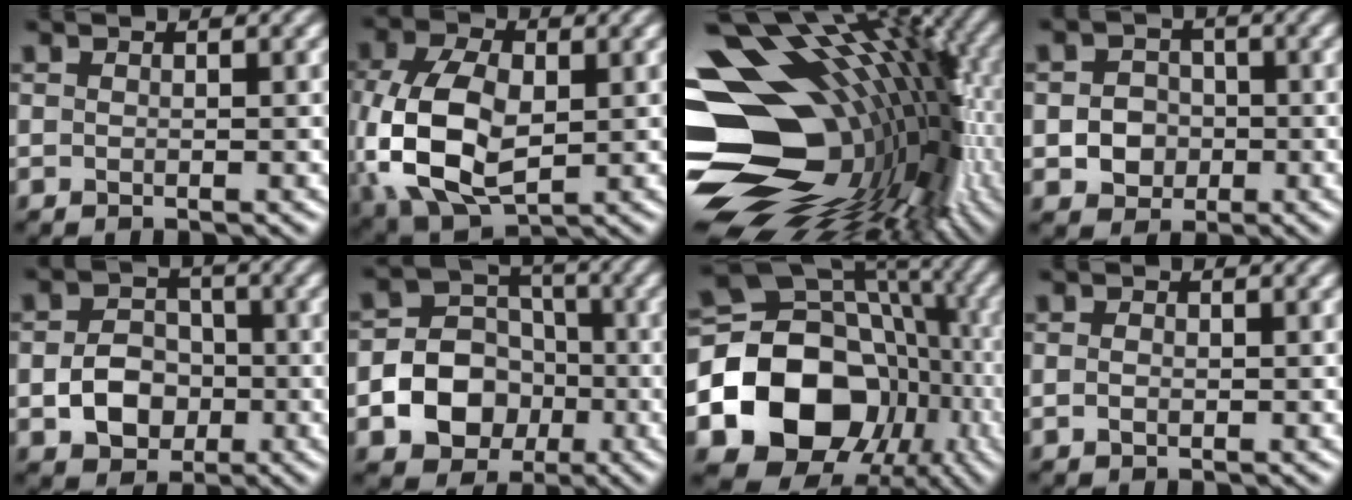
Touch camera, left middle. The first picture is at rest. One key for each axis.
{"total": 10.3, "fx": -0.8, "fy": 6.6, "fz": 7.8, "tx": -0.193, "ty": -0.012, "tz": -0.011}
{"total": 19.7, "fx": -2.6, "fy": 13.5, "fz": 14.0, "tx": -0.239, "ty": 0.001, "tz": -0.040}
{"total": 3.3, "fx": -0.6, "fy": 2.9, "fz": 1.5, "tx": -0.010, "ty": -0.003, "tz": -0.015}
{"total": 4.6, "fx": -1.2, "fy": 3.6, "fz": 2.6, "tx": -0.041, "ty": -0.001, "tz": -0.021}
{"total": 8.6, "fx": -2.6, "fy": 7.3, "fz": 3.8, "tx": -0.051, "ty": -0.003, "tz": -0.072}
{"total": 16.5, "fx": -4.0, "fy": 13.3, "fz": 8.9, "tx": -0.170, "ty": -0.018, "tz": -0.069}
{"total": 0.8, "fx": -0.1, "fy": 0.5, "fz": 0.5, "tx": -0.011, "ty": -0.003, "tz": -0.003}